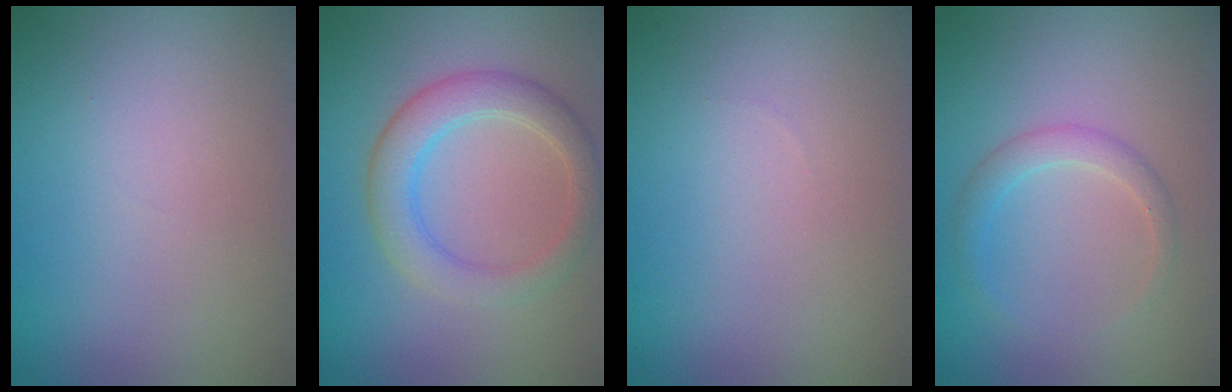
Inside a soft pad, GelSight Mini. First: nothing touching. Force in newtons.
{"total": 4.0, "press": 3.9, "slide": 0.4}
{"total": 0.0}
{"total": 1.7, "press": 1.7, "slide": 0.1}